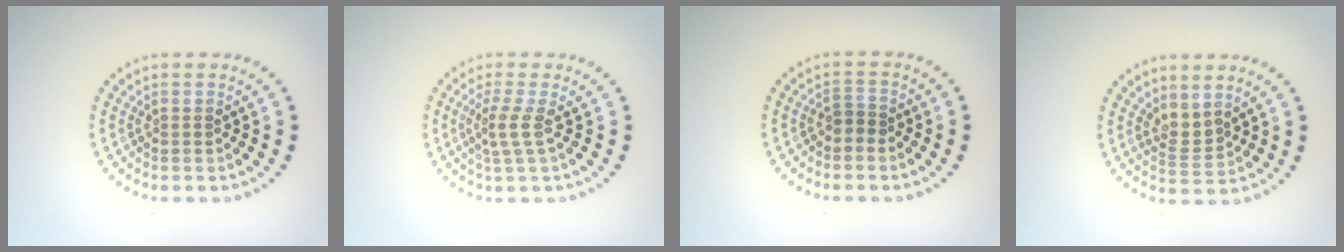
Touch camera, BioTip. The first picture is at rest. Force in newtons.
{"total": 2.2, "press": 1.5, "slide": 1.6}
{"total": 1.3, "press": 1.0, "slide": 0.9}
{"total": 2.0, "press": 1.4, "slide": 1.4}